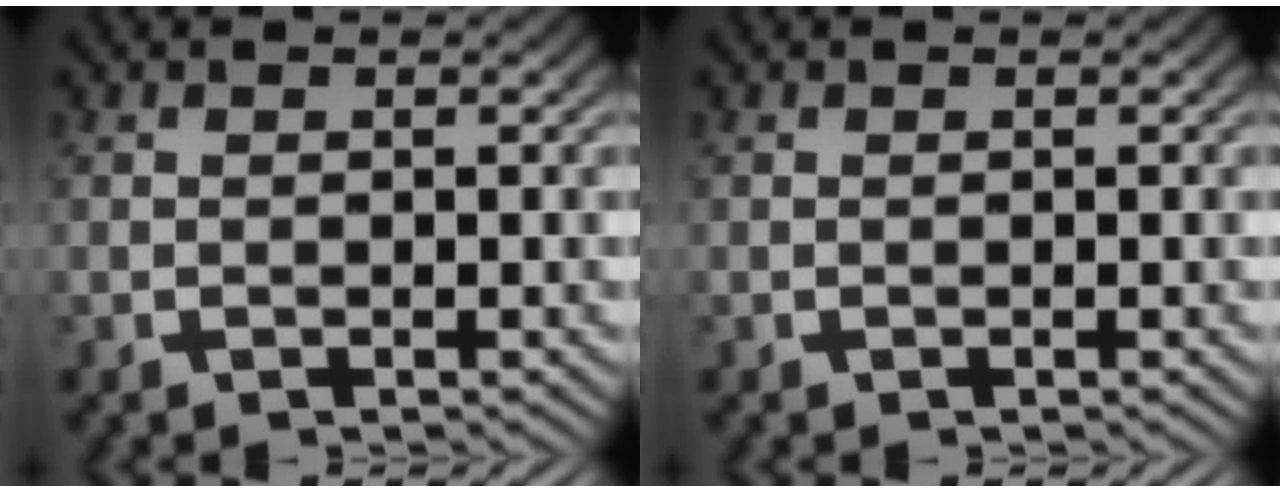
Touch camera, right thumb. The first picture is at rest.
{"total": 0.0}